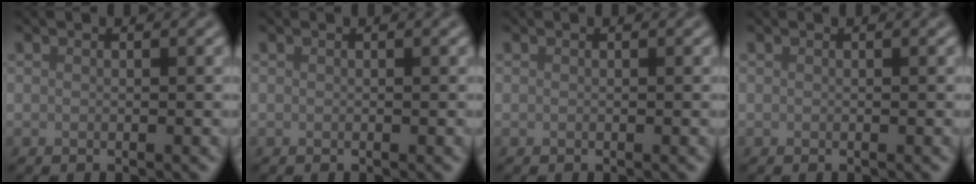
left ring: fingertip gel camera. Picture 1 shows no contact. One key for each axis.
{"total": 0.0}
{"total": 0.0}
{"total": 0.0}